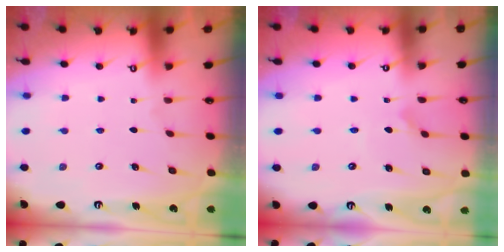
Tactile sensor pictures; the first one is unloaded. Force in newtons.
{"total": 3.0, "press": 3.0, "slide": 0.3}